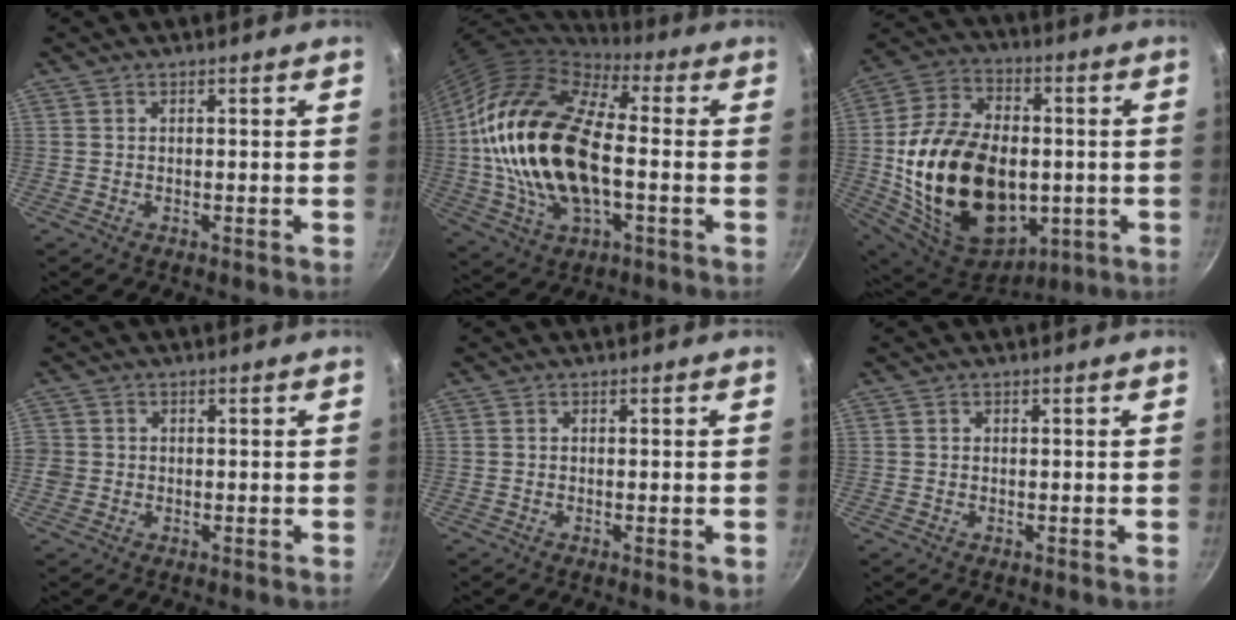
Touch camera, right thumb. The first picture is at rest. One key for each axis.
{"total": 23.1, "fx": -0.5, "fy": 12.4, "fz": 19.5, "tx": -0.351, "ty": 0.020, "tz": -0.012}
{"total": 28.9, "fx": -2.2, "fy": 19.3, "fz": 21.3, "tx": -0.375, "ty": 0.011, "tz": -0.021}
{"total": 2.3, "fx": -0.5, "fy": 2.2, "fz": 0.6, "tx": -0.007, "ty": 0.004, "tz": -0.011}
{"total": 2.2, "fx": -0.7, "fy": 0.5, "fz": 2.0, "tx": -0.034, "ty": -0.006, "tz": -0.011}
{"total": 0.0}